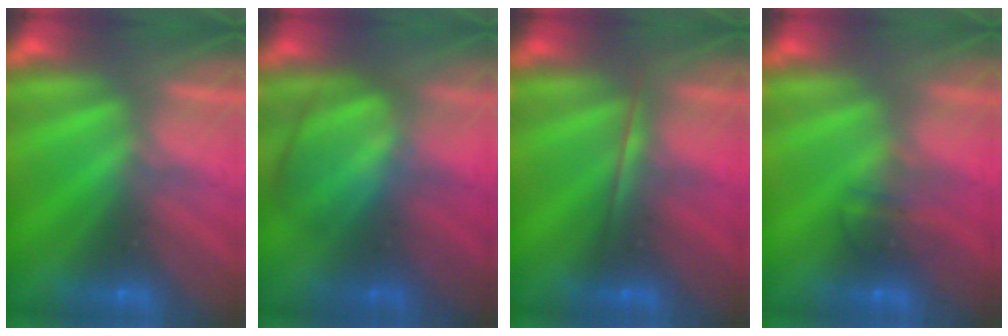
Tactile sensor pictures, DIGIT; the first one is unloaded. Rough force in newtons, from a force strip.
{"total": 2.9}
{"total": 1.6}
{"total": 2.3}